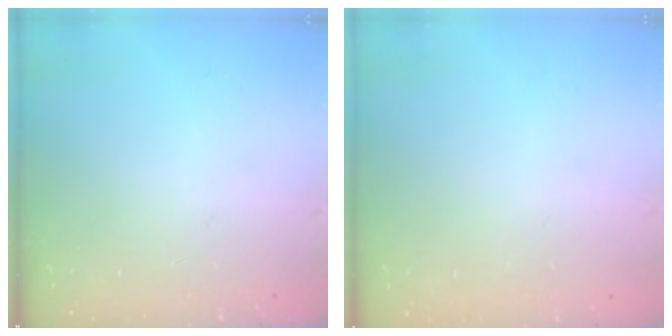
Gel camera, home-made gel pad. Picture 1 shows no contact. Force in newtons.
{"total": 0.0}